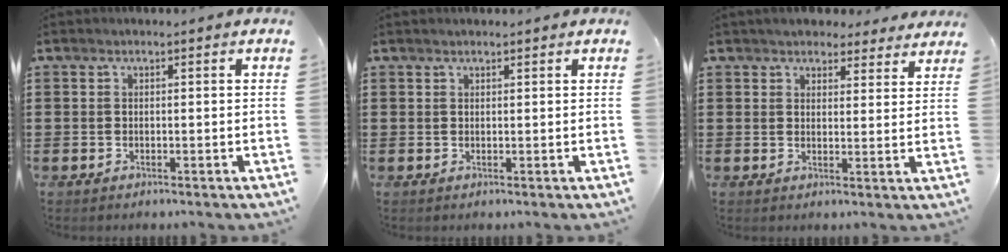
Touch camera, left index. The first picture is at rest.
{"total": 0.5, "force": [0.5, 0.0, 0.2], "torque": [-0.005, -0.001, 0.010]}
{"total": 3.9, "force": [3.7, 0.8, 0.6], "torque": [-0.023, -0.009, 0.069]}